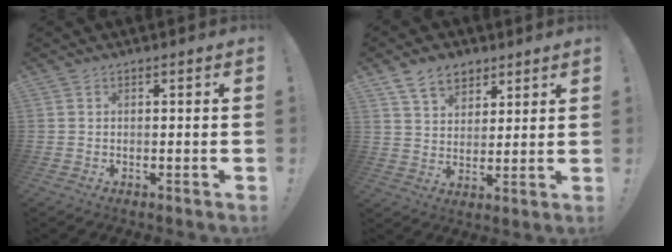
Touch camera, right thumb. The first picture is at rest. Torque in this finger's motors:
{"motor_torque": [-0.60, 0.92, 0.57, 0.44, 0.25]}